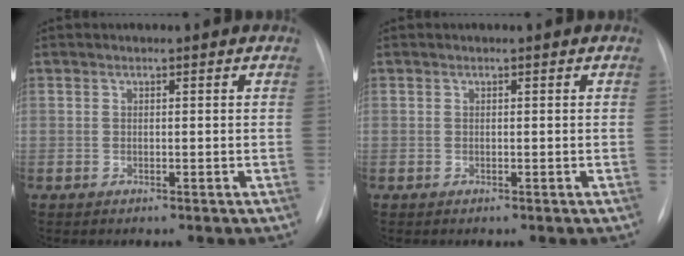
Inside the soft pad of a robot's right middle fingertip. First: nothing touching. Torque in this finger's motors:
{"motor_torque": [0.37, -0.52, -0.01, 0.01]}